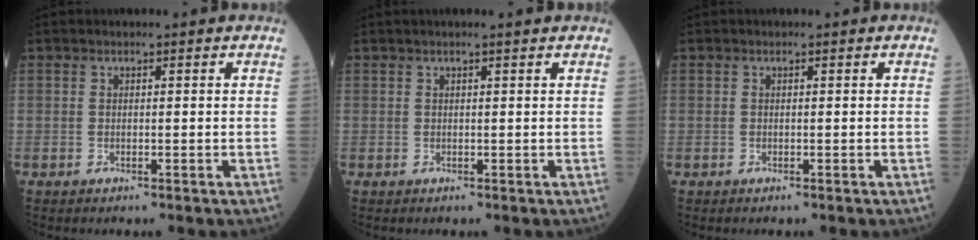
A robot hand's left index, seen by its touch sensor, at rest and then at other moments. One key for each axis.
{"total": 1.9, "fx": 1.5, "fy": -0.4, "fz": 1.0, "tx": -0.012, "ty": 0.012, "tz": 0.025}
{"total": 0.0}